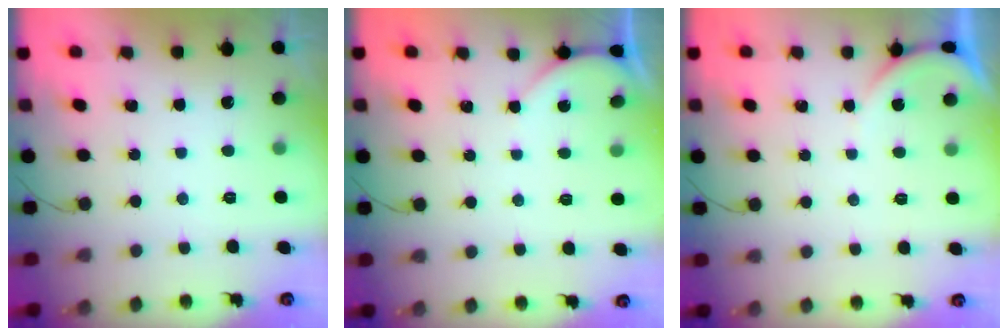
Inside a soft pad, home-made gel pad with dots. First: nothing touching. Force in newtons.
{"total": 1.3, "press": 1.3, "slide": 0.3}
{"total": 1.6, "press": 1.6, "slide": 0.4}